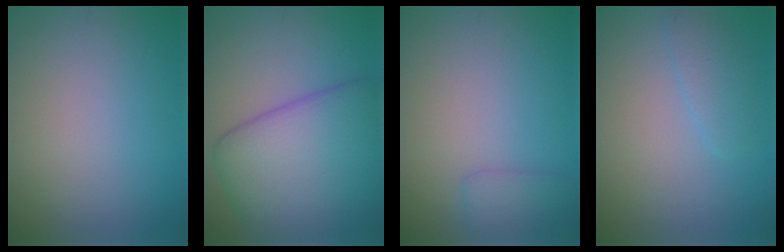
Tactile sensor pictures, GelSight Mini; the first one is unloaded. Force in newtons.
{"total": 8.7, "press": 8.7, "slide": 0.4}
{"total": 1.6, "press": 1.6, "slide": 0.1}
{"total": 1.5, "press": 1.5, "slide": 0.1}